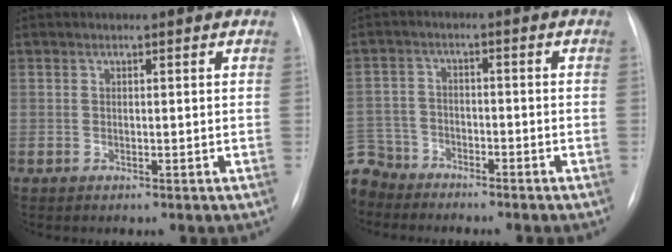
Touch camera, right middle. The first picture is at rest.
{"total": 8.4, "force": [-7.3, 4.0, 0.5], "torque": [-0.019, 0.004, -0.138]}